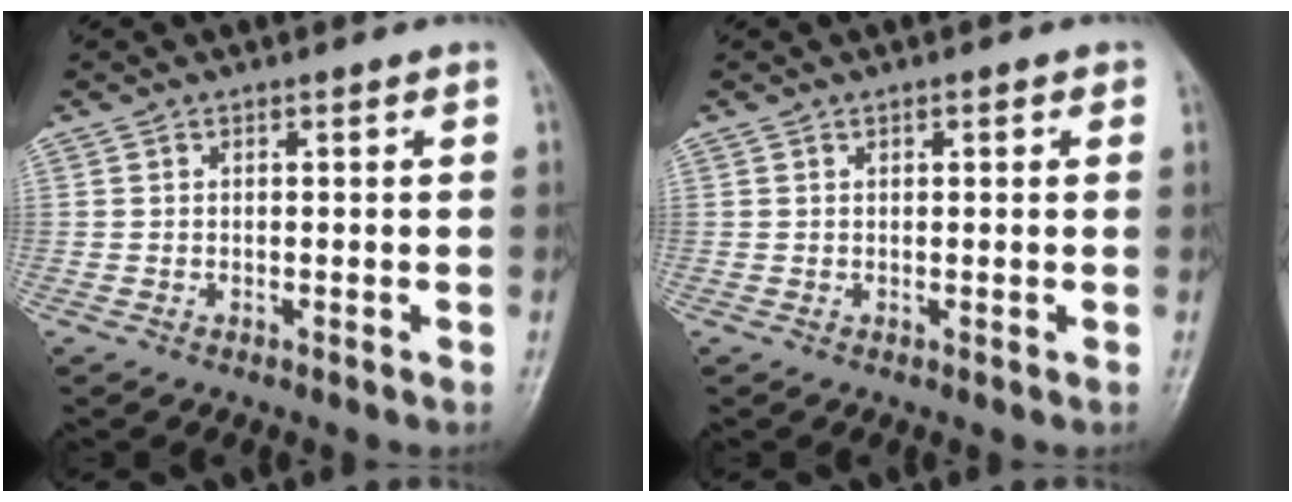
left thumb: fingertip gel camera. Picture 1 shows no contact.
{"total": 1.4, "force": [0.6, 0.7, 1.0], "torque": [-0.010, 0.001, 0.006]}